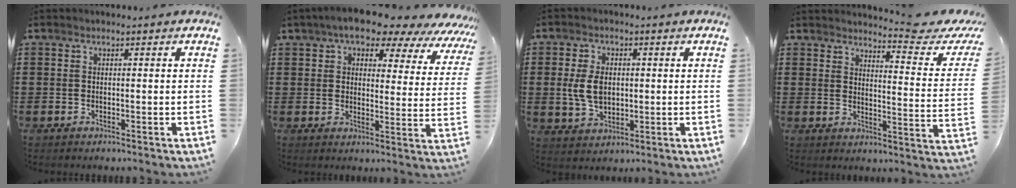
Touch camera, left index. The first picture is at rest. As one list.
[{"total": 7.1, "force": [6.0, 1.9, 3.2], "torque": [-0.075, -0.027, 0.101]}, {"total": 5.8, "force": [0.5, 3.8, 4.3], "torque": [-0.111, 0.006, 0.002]}, {"total": 5.3, "force": [4.8, -0.1, 2.4], "torque": [-0.043, -0.032, 0.075]}]